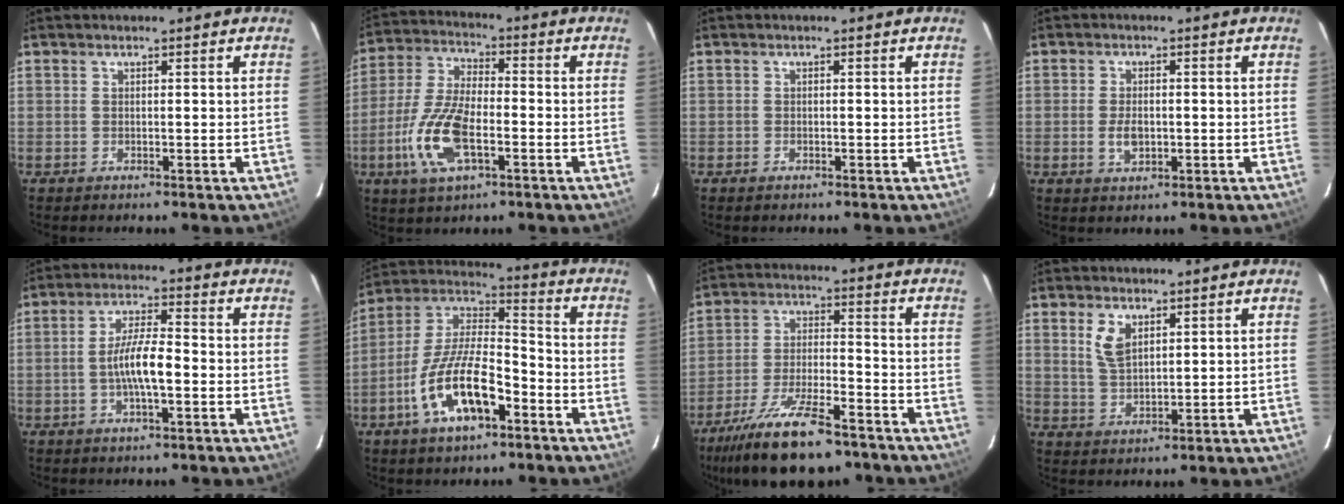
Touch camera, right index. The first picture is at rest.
{"total": 13.1, "force": [-4.5, 5.4, 11.1], "torque": [-0.243, -0.003, -0.088]}
{"total": 0.8, "force": [-0.6, 0.5, 0.2], "torque": [-0.005, 0.001, -0.011]}
{"total": 3.6, "force": [-0.7, 2.1, 2.9], "torque": [-0.057, -0.002, -0.011]}
{"total": 7.2, "force": [-1.7, 1.5, 6.8], "torque": [-0.130, 0.006, -0.030]}
{"total": 15.9, "force": [-7.4, 6.2, 12.7], "torque": [-0.257, 0.002, -0.136]}
{"total": 18.1, "force": [-13.6, 5.5, 10.5], "torque": [-0.213, -0.027, -0.228]}
{"total": 5.2, "force": [2.5, 2.7, 3.7], "torque": [-0.071, 0.003, 0.052]}